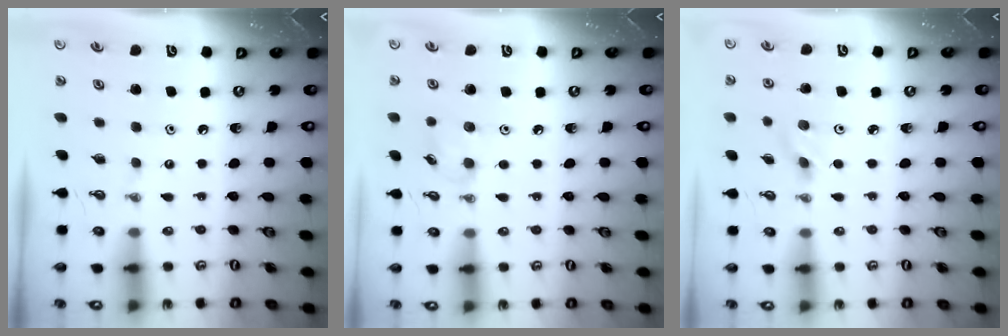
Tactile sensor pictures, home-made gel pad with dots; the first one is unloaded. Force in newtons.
{"total": 5.7, "press": 5.5, "slide": 1.4}
{"total": 2.7, "press": 2.3, "slide": 1.4}